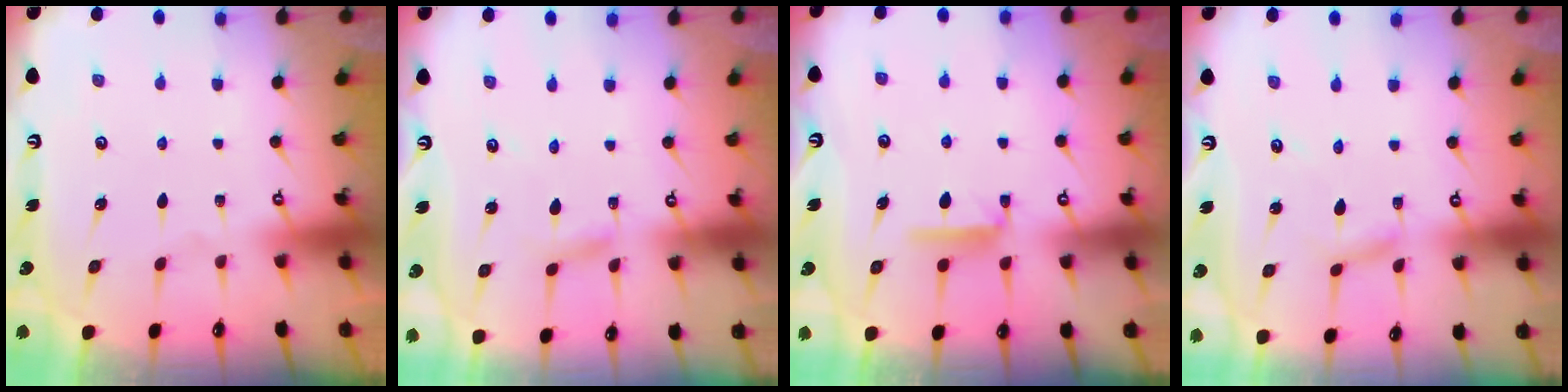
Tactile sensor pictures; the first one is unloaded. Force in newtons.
{"total": 3.3, "press": 3.2, "slide": 0.3}
{"total": 6.5, "press": 6.5, "slide": 0.7}
{"total": 2.9, "press": 2.9, "slide": 0.2}